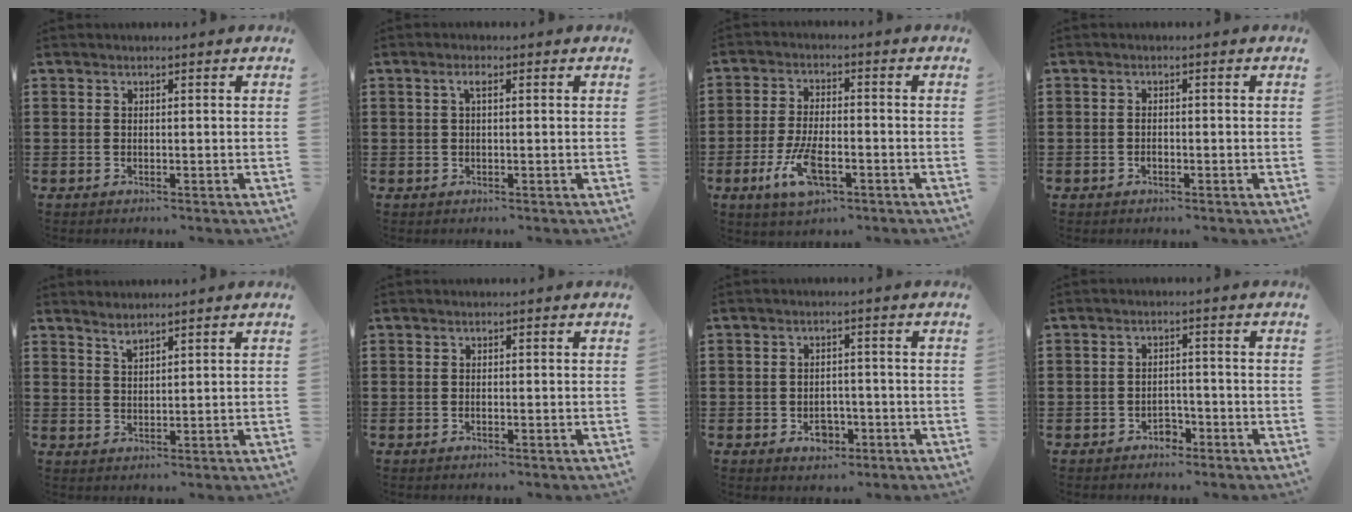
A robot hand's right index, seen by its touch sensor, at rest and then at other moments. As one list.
[{"total": 1.6, "force": [0.4, 0.4, 1.5], "torque": [-0.030, 0.005, 0.005]}, {"total": 7.7, "force": [-3.1, 3.1, 6.4], "torque": [-0.142, -0.010, -0.057]}, {"total": 0.9, "force": [-0.4, 0.5, 0.7], "torque": [-0.015, -0.002, -0.007]}, {"total": 1.8, "force": [1.7, 0.1, 0.4], "torque": [-0.011, 0.002, 0.033]}, {"total": 0.0}, {"total": 3.3, "force": [-1.5, 2.2, 1.9], "torque": [-0.038, 0.002, -0.028]}, {"total": 2.3, "force": [-1.9, 1.0, 0.7], "torque": [-0.019, 0.000, -0.040]}]